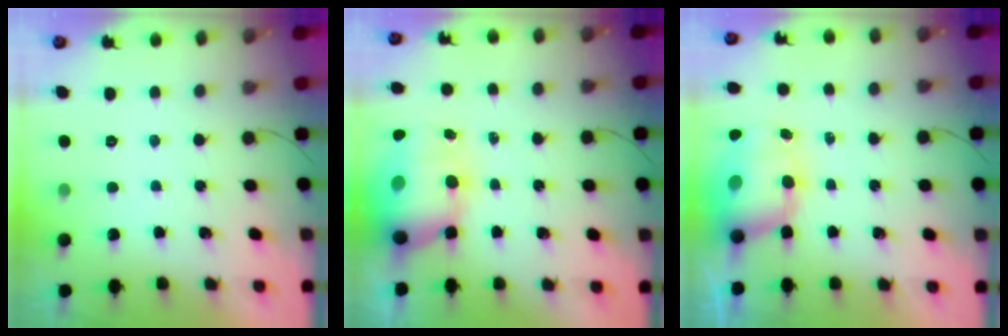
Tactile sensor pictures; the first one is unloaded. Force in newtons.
{"total": 14.0, "press": 13.6, "slide": 3.4}
{"total": 10.4, "press": 10.1, "slide": 2.5}